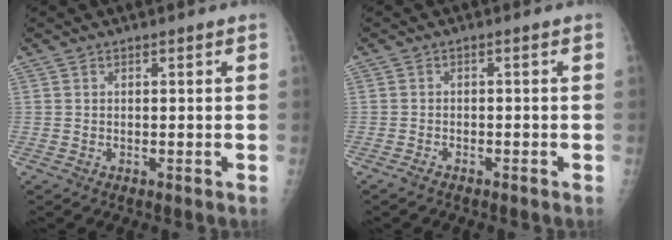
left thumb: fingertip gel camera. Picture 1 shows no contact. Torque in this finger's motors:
{"motor_torque": [0.57, 0.20, 0.35, -0.60, 0.02]}